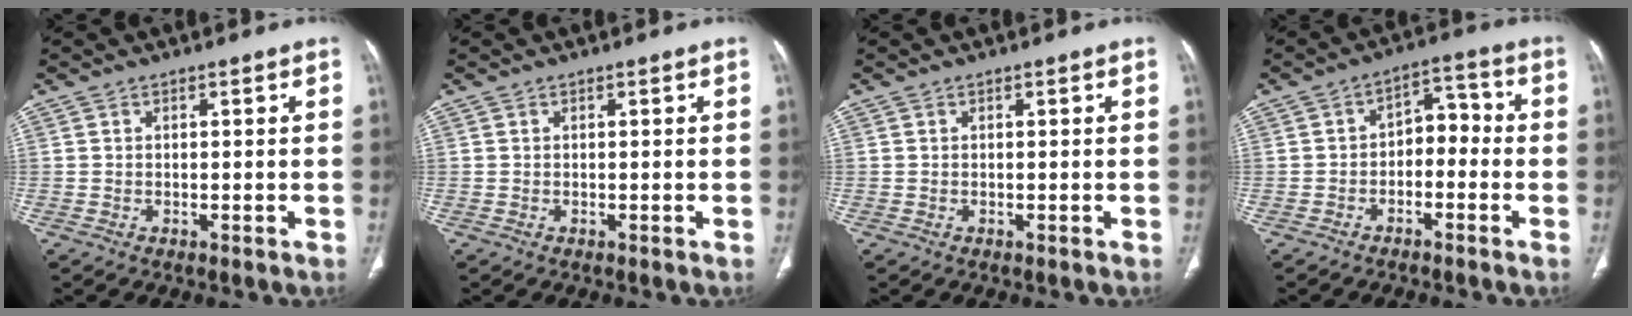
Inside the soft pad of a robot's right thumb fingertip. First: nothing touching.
{"total": 0.0}
{"total": 0.0}
{"total": 6.3, "force": [-1.8, 4.3, 4.2], "torque": [-0.038, 0.043, -0.040]}